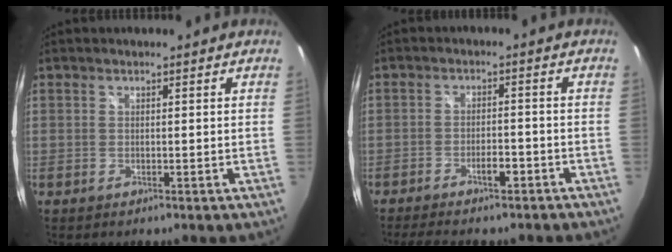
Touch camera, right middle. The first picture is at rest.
{"total": 7.2, "force": [-5.8, 2.1, 3.7], "torque": [-0.078, -0.002, -0.085]}